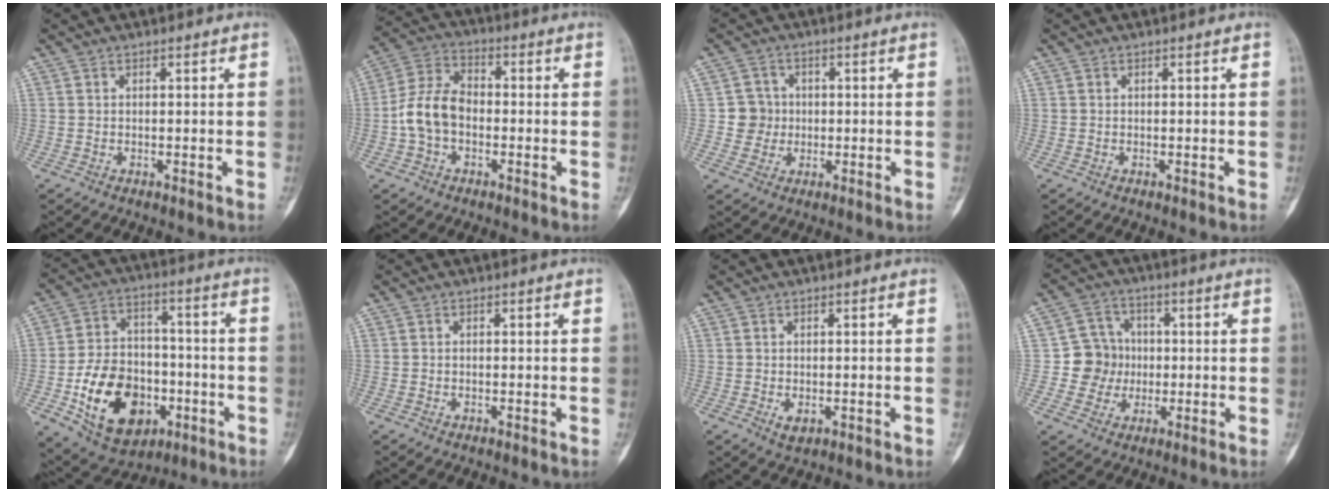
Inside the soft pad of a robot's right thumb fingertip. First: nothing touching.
{"total": 9.4, "force": [-1.8, 6.4, 6.6], "torque": [-0.124, 0.033, -0.045]}
{"total": 4.4, "force": [-0.1, 4.4, 0.5], "torque": [0.023, 0.010, -0.007]}
{"total": 0.0}
{"total": 18.9, "force": [-5.9, 13.3, 12.1], "torque": [-0.165, 0.033, -0.083]}
{"total": 0.0}
{"total": 2.3, "force": [-0.5, 1.3, 1.8], "torque": [-0.023, 0.000, -0.001]}
{"total": 7.8, "force": [-0.6, 7.6, 1.9], "torque": [0.010, 0.016, -0.015]}